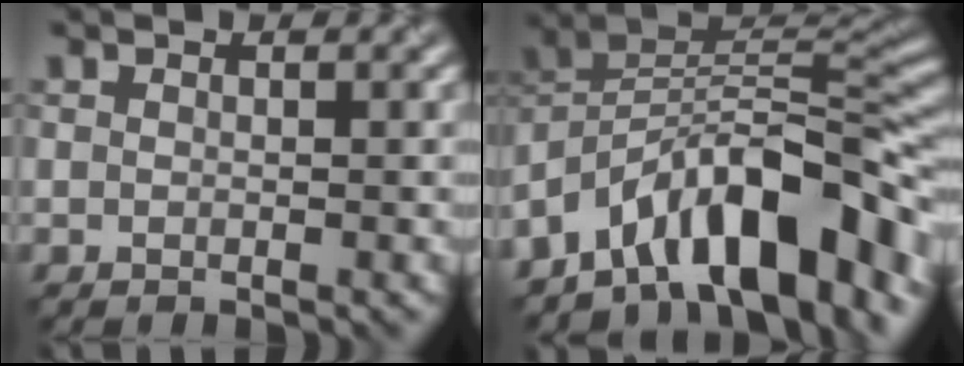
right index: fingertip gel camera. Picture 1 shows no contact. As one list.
[{"total": 12.3, "force": [-7.1, 5.2, 8.6], "torque": [-0.123, 0.027, -0.134]}]